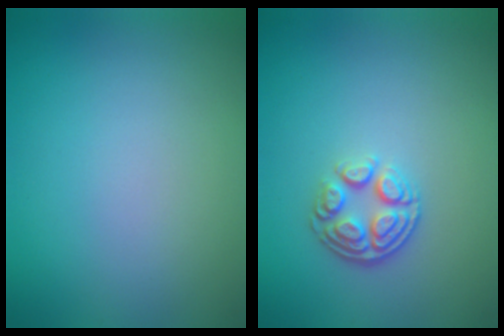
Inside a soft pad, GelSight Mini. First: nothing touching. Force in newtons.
{"total": 3.1, "press": 2.4, "slide": 1.9}